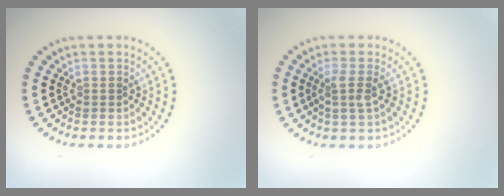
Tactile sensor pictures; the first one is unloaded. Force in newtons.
{"total": 1.8, "press": 1.3, "slide": 1.2}